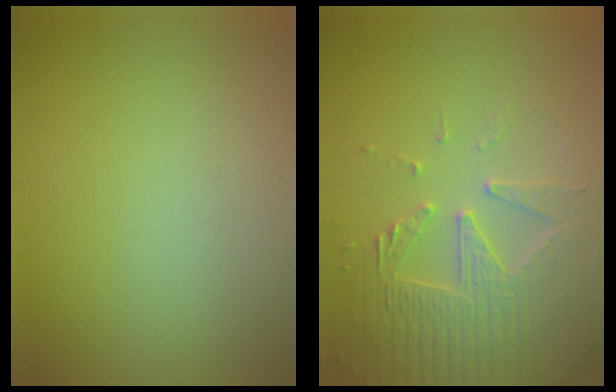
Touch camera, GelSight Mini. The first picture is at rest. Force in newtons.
{"total": 4.5, "press": 4.4, "slide": 0.6}